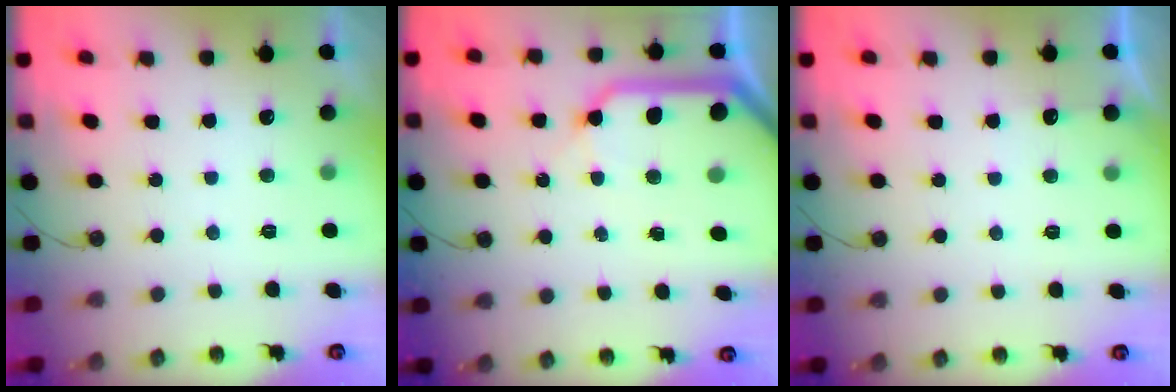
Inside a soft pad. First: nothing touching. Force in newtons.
{"total": 14.3, "press": 14.2, "slide": 1.5}
{"total": 2.7, "press": 2.7, "slide": 0.3}